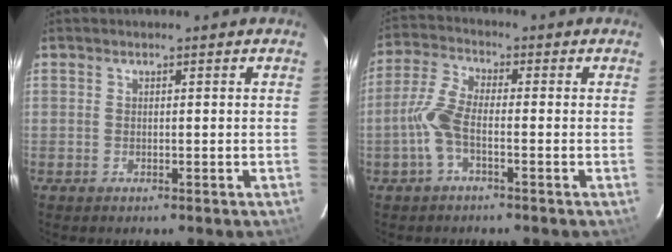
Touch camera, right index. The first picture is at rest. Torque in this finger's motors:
{"motor_torque": [0.94, -0.57, 0.51, 0.16]}